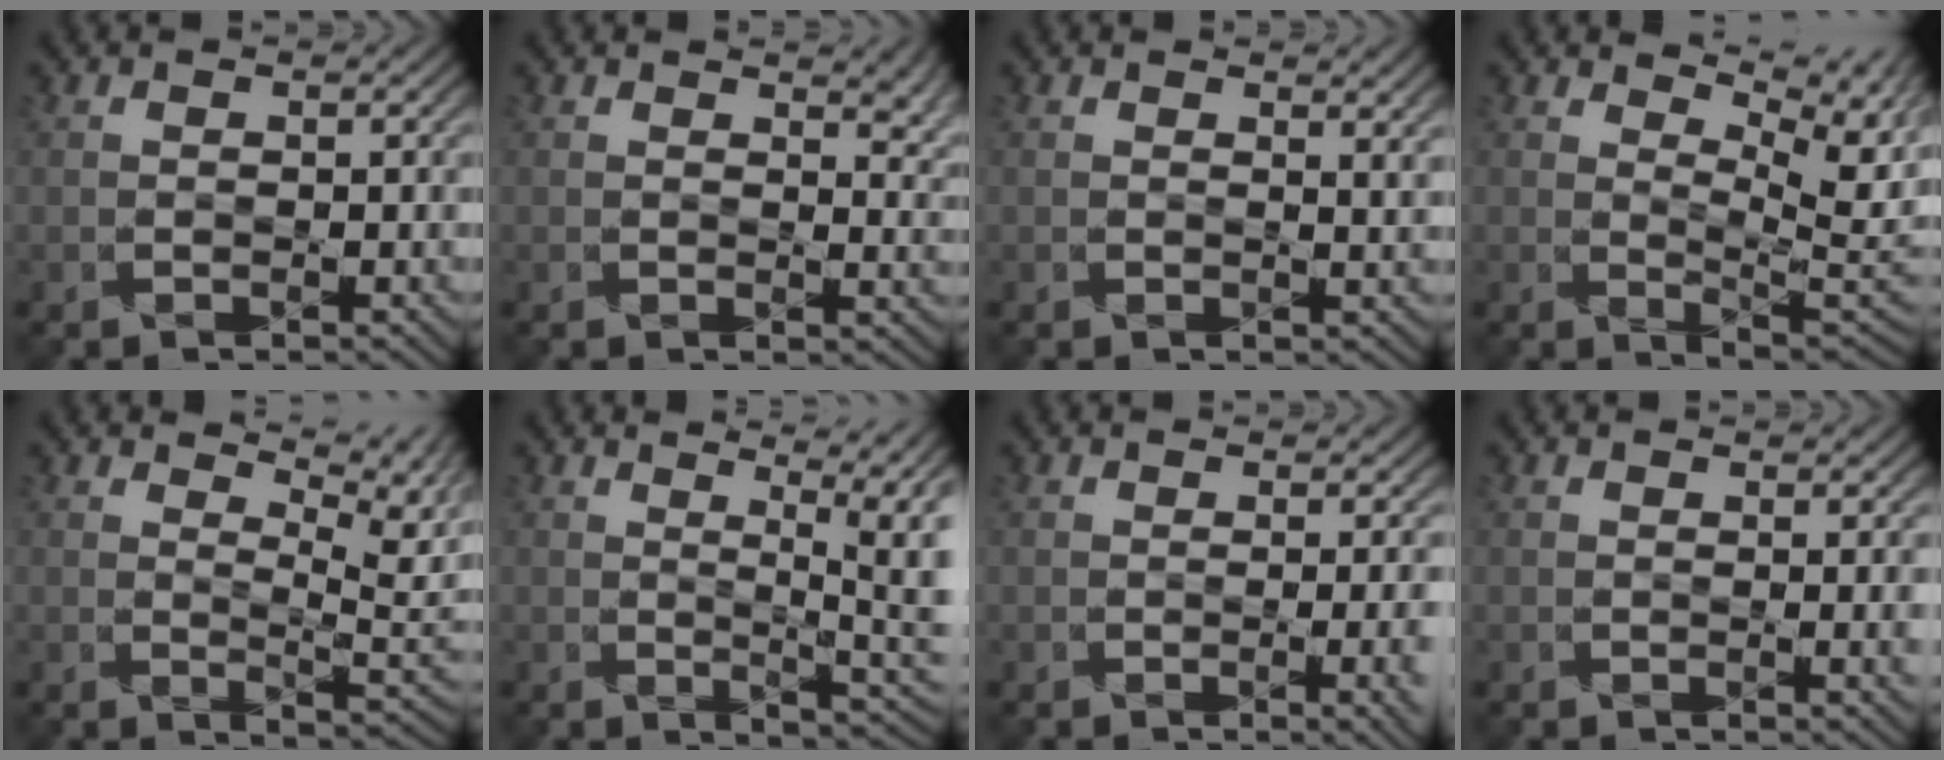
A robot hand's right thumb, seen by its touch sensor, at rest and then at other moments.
{"total": 3.3, "force": [2.1, 1.5, 2.1], "torque": [-0.031, -0.006, 0.034]}
{"total": 1.4, "force": [1.1, 0.0, 0.9], "torque": [-0.019, -0.003, 0.021]}
{"total": 7.7, "force": [3.4, 2.8, 6.3], "torque": [-0.117, 0.001, 0.060]}
{"total": 7.1, "force": [3.7, 2.5, 5.5], "torque": [-0.100, 0.001, 0.060]}
{"total": 6.8, "force": [2.6, 2.0, 6.0], "torque": [-0.075, 0.008, 0.035]}
{"total": 3.4, "force": [-0.6, 0.7, 3.3], "torque": [-0.045, -0.004, -0.006]}
{"total": 1.5, "force": [0.1, 0.0, 1.5], "torque": [-0.023, -0.002, 0.003]}